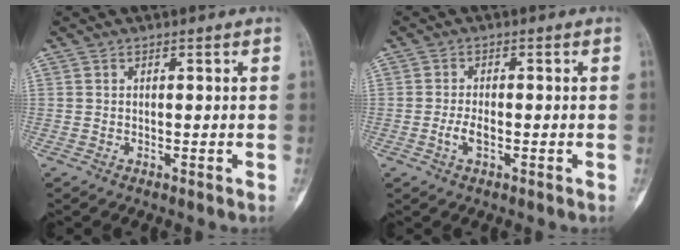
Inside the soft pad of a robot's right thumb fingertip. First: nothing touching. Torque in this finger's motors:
{"motor_torque": [0.36, 0.13, 0.61, -0.28, 0.10]}